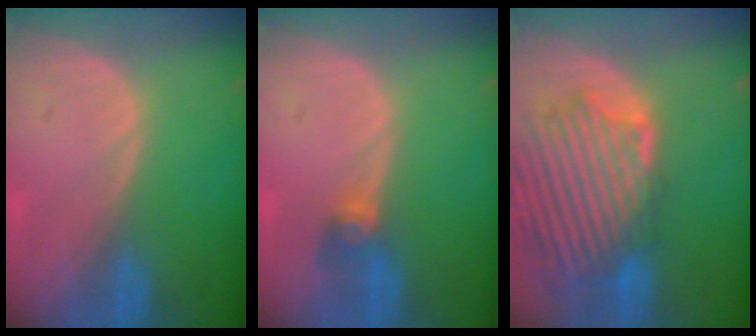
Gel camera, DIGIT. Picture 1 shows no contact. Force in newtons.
{"total": 2.7, "press": 2.7, "slide": 0.1}
{"total": 13.4, "press": 11.6, "slide": 6.6}